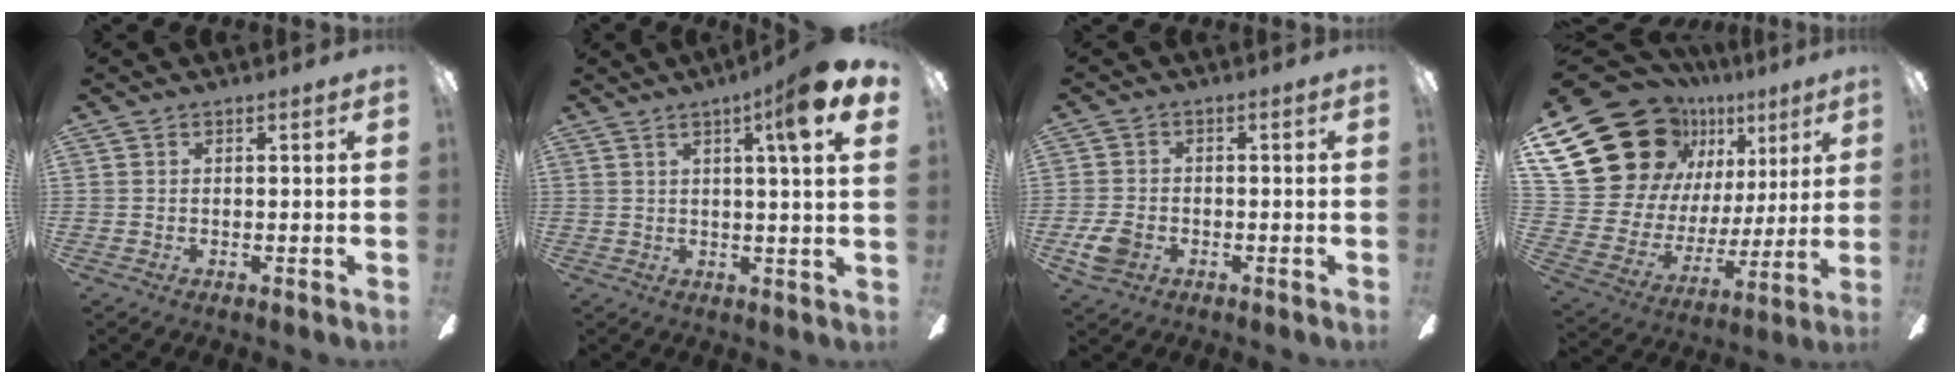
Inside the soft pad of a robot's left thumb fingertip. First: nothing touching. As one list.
[{"total": 8.8, "force": [4.6, 0.1, 7.5], "torque": [-0.112, -0.012, 0.064]}, {"total": 5.2, "force": [-2.2, 3.9, 2.8], "torque": [-0.068, 0.007, -0.041]}, {"total": 24.7, "force": [12.6, 18.0, 11.4], "torque": [-0.222, -0.081, 0.263]}]